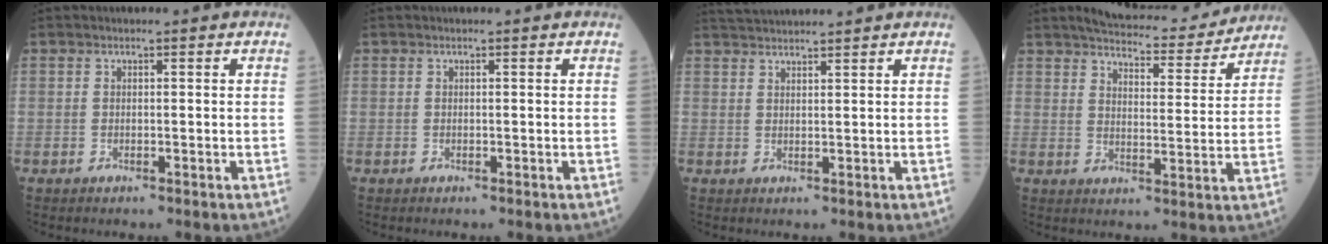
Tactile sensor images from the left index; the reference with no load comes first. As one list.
[{"total": 0.0}, {"total": 6.3, "force": [6.1, -0.5, 1.8], "torque": [-0.033, 0.033, 0.098]}, {"total": 15.0, "force": [13.9, 2.9, 4.7], "torque": [-0.054, -0.006, 0.177]}]